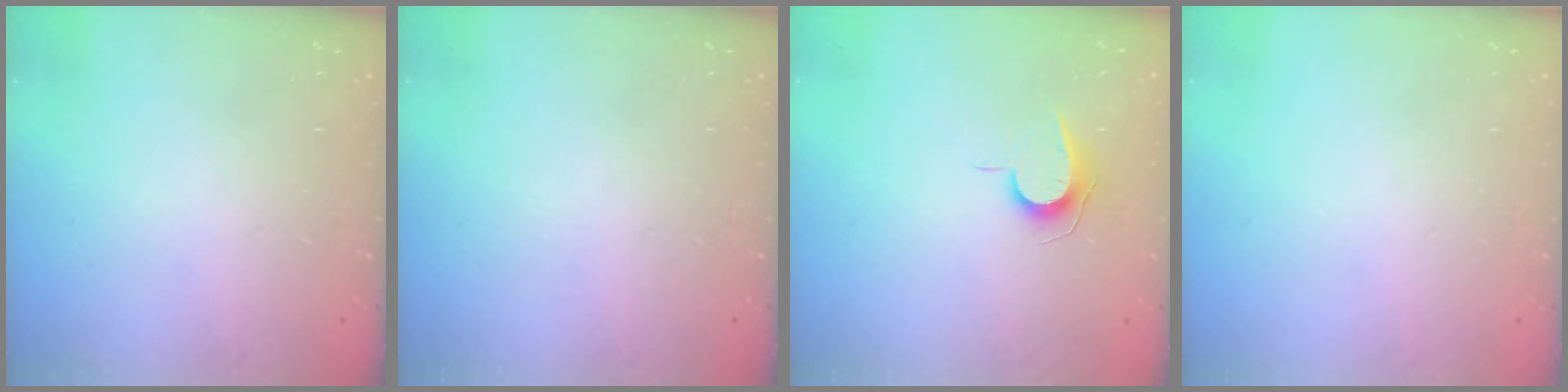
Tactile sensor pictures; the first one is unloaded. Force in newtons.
{"total": 0.0}
{"total": 6.8, "press": 6.8, "slide": 0.7}
{"total": 0.0}